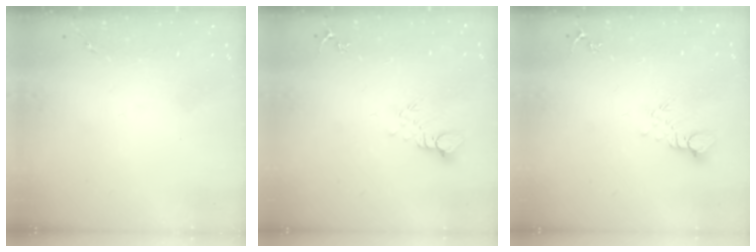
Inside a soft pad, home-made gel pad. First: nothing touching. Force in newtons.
{"total": 6.7, "press": 6.7, "slide": 0.4}
{"total": 6.7, "press": 6.7, "slide": 0.4}